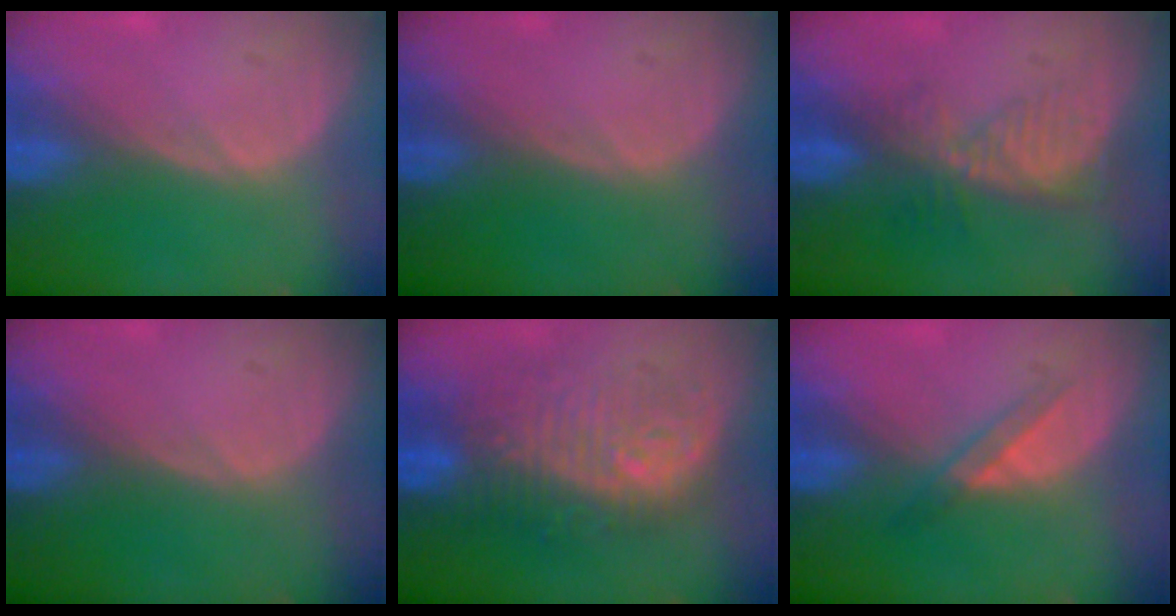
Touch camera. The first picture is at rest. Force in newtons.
{"total": 0.0}
{"total": 5.6, "press": 5.1, "slide": 2.4}
{"total": 0.0}
{"total": 9.7, "press": 9.6, "slide": 0.9}
{"total": 2.6, "press": 2.4, "slide": 1.0}